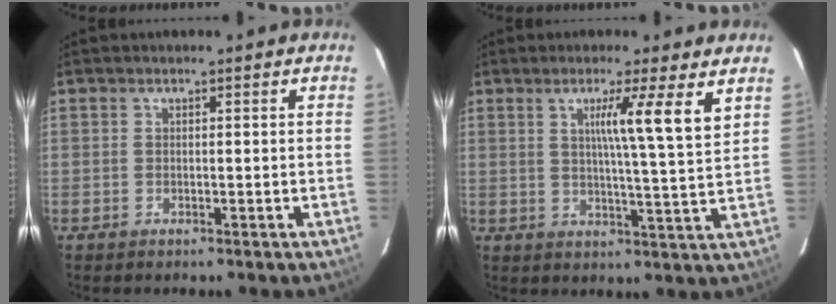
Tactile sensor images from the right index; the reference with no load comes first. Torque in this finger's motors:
{"motor_torque": [0.29, 0.29, 0.13, 0.11]}